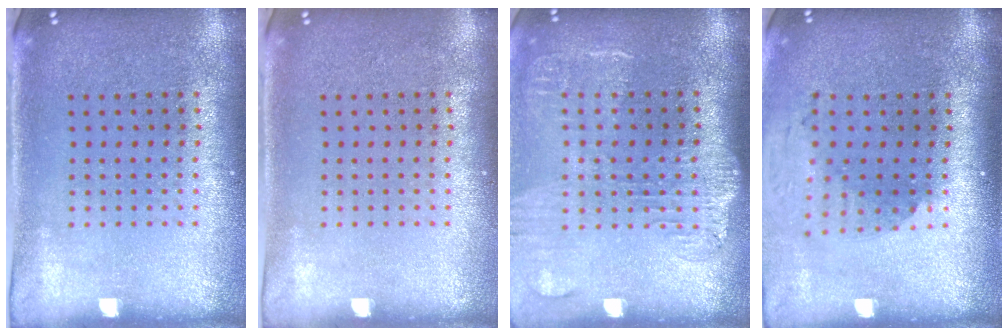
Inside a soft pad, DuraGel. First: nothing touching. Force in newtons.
{"total": 0.0}
{"total": 1.9, "press": 1.6, "slide": 1.1}
{"total": 2.0, "press": 1.4, "slide": 1.3}